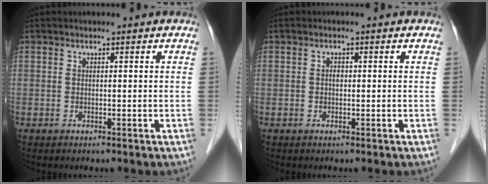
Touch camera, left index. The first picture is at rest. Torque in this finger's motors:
{"motor_torque": [0.02, 0.09, 0.04, 0.02]}